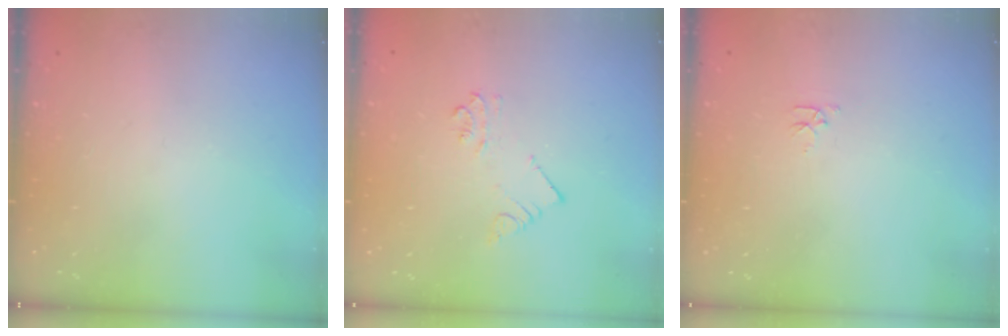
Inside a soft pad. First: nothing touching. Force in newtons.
{"total": 3.2, "press": 3.2, "slide": 0.2}
{"total": 2.8, "press": 2.7, "slide": 0.4}